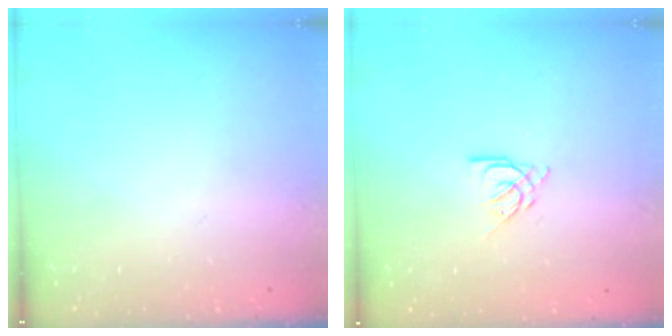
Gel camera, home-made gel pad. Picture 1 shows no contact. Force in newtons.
{"total": 5.0, "press": 5.0, "slide": 0.5}